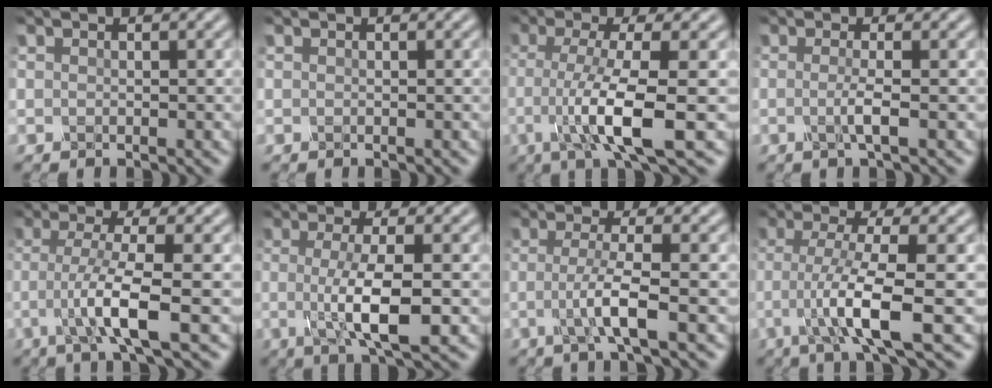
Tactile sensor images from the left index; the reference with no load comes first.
{"total": 0.0}
{"total": 6.6, "force": [-1.6, 1.0, 6.3], "torque": [-0.109, -0.009, -0.032]}
{"total": 1.9, "force": [-0.4, 0.3, 1.8], "torque": [-0.033, -0.010, -0.012]}
{"total": 5.1, "force": [-1.3, 0.7, 4.9], "torque": [-0.086, -0.003, -0.029]}
{"total": 6.0, "force": [-0.7, 1.5, 5.8], "torque": [-0.095, -0.011, -0.015]}
{"total": 3.8, "force": [-0.8, 0.7, 3.6], "torque": [-0.065, -0.009, -0.020]}
{"total": 6.0, "force": [-1.7, 0.7, 5.7], "torque": [-0.101, -0.006, -0.033]}